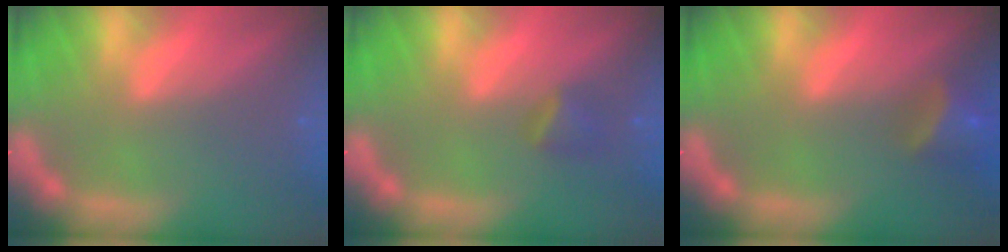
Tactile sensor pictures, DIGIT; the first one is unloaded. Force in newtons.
{"total": 1.9}
{"total": 4.0}